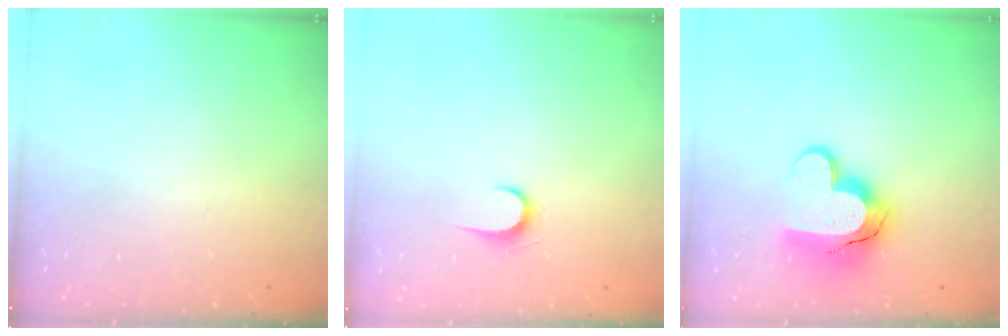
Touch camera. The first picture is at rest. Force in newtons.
{"total": 6.0, "press": 6.0, "slide": 0.7}
{"total": 14.2, "press": 14.1, "slide": 1.0}